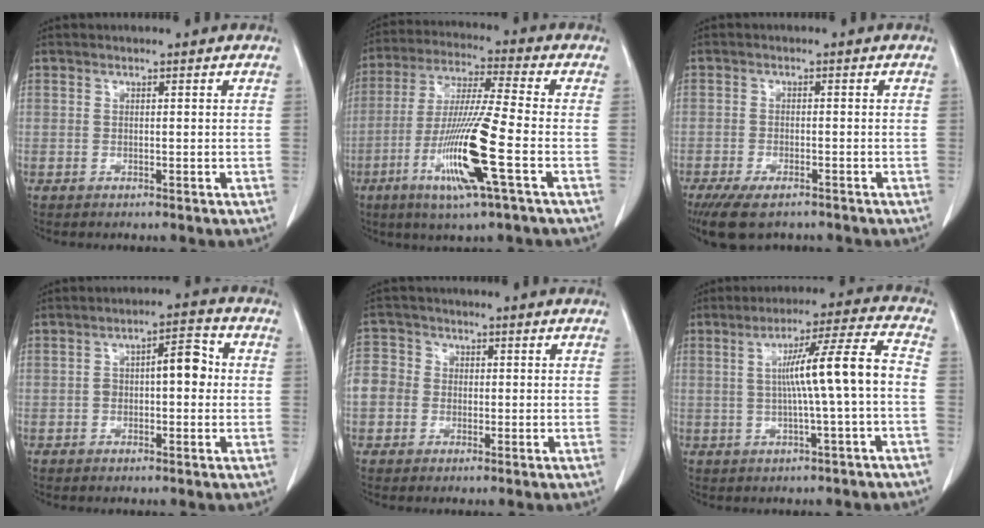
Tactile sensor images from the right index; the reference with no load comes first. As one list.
[{"total": 14.6, "force": [-5.1, -0.4, 13.6], "torque": [-0.278, -0.022, -0.100]}, {"total": 7.1, "force": [-5.4, 2.3, 4.0], "torque": [-0.068, -0.013, -0.084]}, {"total": 6.1, "force": [0.2, 2.4, 5.6], "torque": [-0.087, 0.032, 0.001]}, {"total": 13.2, "force": [-0.7, 12.4, 4.4], "torque": [-0.165, 0.051, -0.010]}, {"total": 10.1, "force": [-0.5, -0.8, 10.1], "torque": [-0.163, 0.018, -0.005]}]